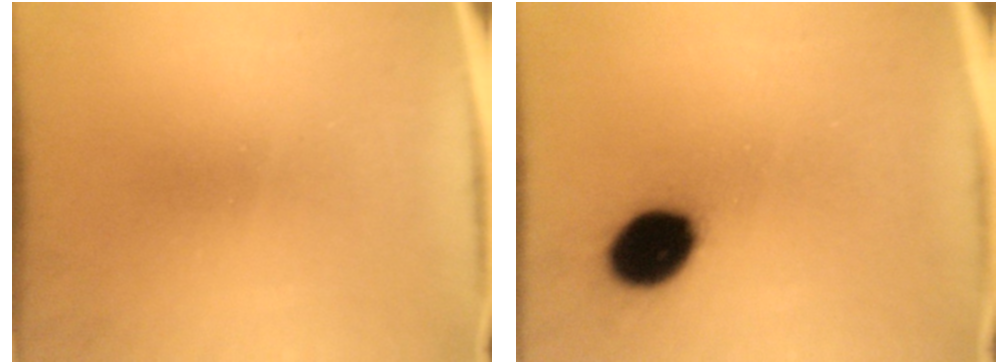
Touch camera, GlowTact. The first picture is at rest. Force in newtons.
{"total": 11.4}